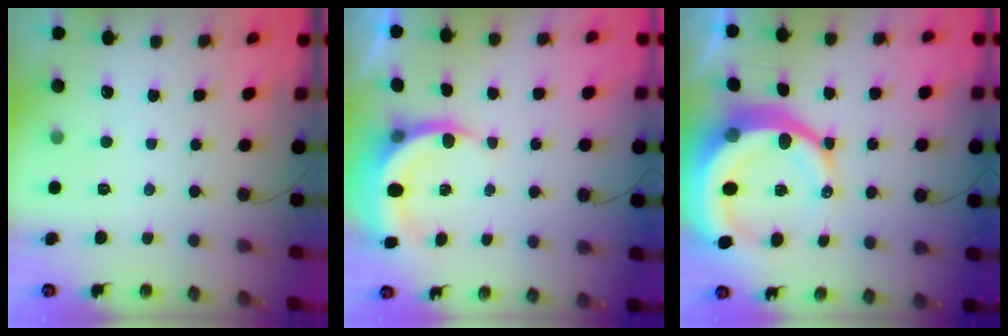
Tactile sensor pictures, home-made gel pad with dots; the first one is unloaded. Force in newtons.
{"total": 6.3, "press": 6.0, "slide": 2.0}
{"total": 18.7, "press": 18.6, "slide": 1.9}